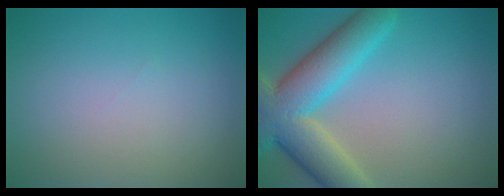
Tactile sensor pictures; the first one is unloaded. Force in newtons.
{"total": 9.2, "press": 9.2, "slide": 0.4}